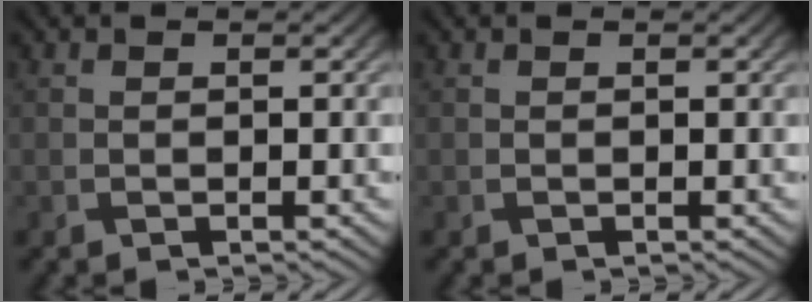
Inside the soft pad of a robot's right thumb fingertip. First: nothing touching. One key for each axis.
{"total": 0.0}